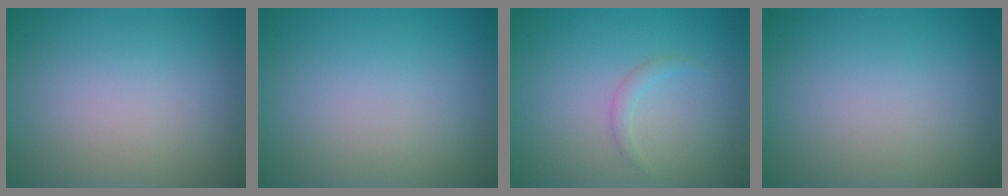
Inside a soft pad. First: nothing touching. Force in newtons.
{"total": 0.0}
{"total": 0.9, "press": 0.9, "slide": 0.1}
{"total": 0.0}